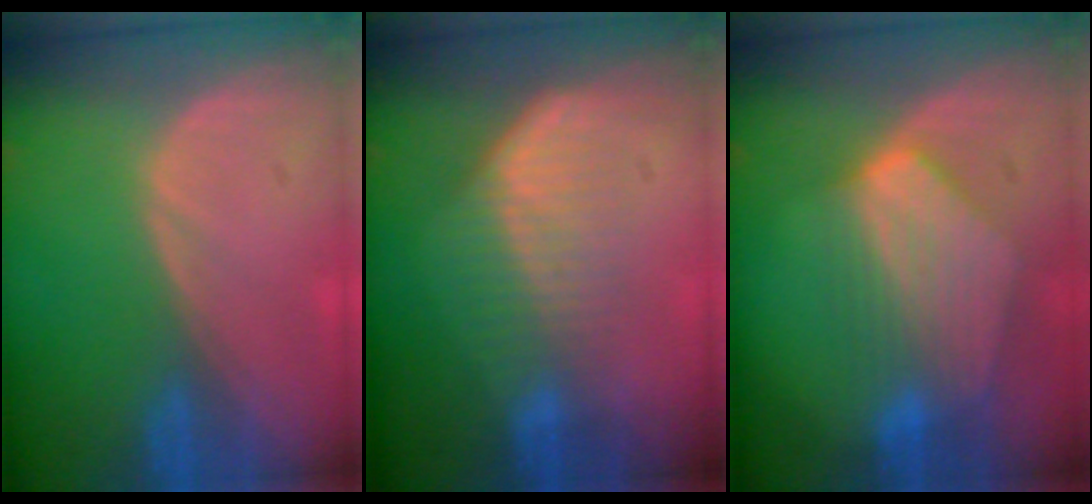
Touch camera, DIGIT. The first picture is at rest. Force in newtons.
{"total": 7.6, "press": 6.5, "slide": 3.9}
{"total": 8.2, "press": 7.6, "slide": 3.0}